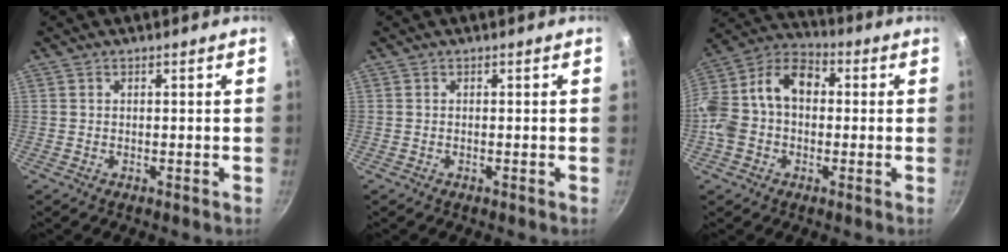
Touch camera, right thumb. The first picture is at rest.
{"total": 0.0}
{"total": 15.9, "force": [0.0, 11.7, 10.9], "torque": [-0.182, 0.054, -0.024]}